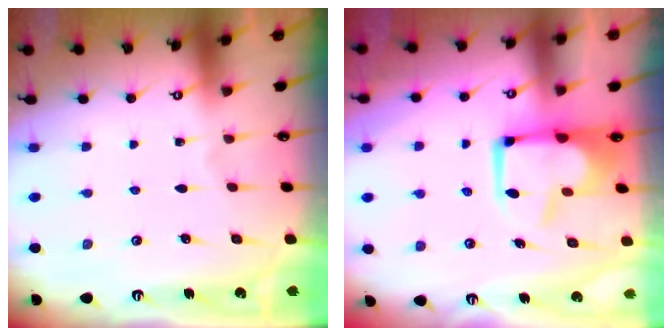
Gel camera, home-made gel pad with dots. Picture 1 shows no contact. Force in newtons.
{"total": 9.7, "press": 9.7, "slide": 1.0}